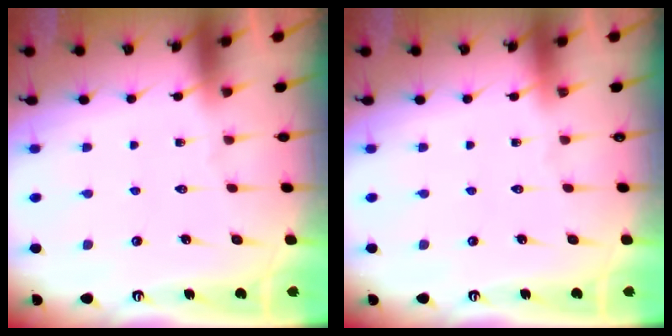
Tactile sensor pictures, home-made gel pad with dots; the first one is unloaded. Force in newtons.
{"total": 0.0}